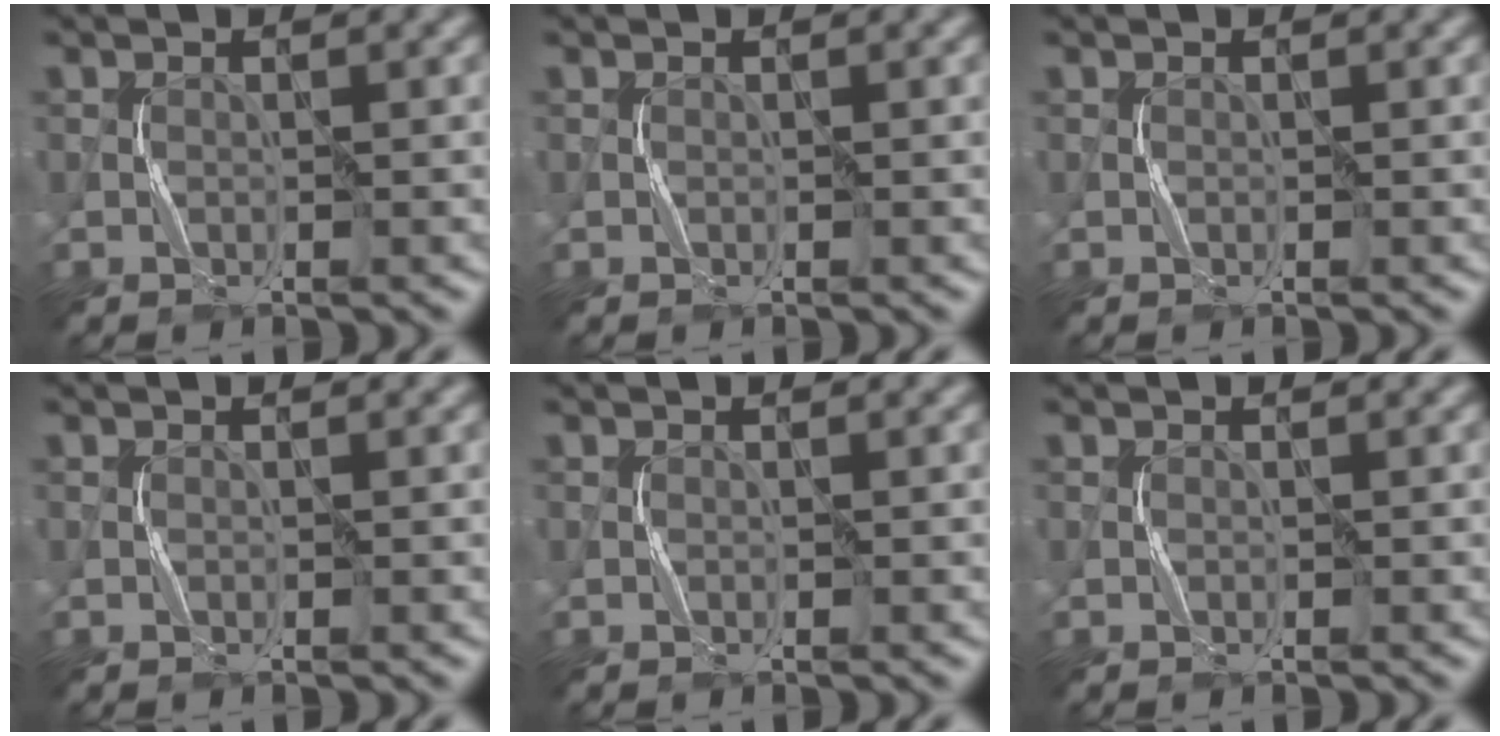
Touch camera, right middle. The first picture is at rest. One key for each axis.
{"total": 0.0}
{"total": 0.0}
{"total": 0.0}
{"total": 0.0}
{"total": 0.0}